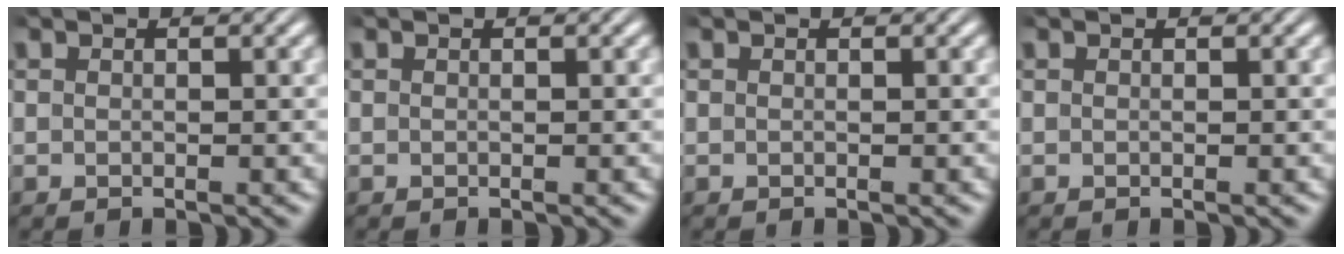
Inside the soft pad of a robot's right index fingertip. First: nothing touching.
{"total": 0.0}
{"total": 0.0}
{"total": 0.0}